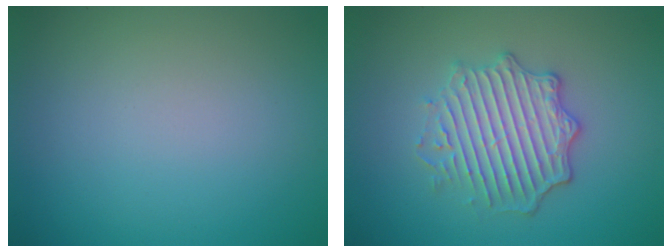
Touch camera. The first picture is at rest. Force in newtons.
{"total": 4.5, "press": 4.0, "slide": 2.0}